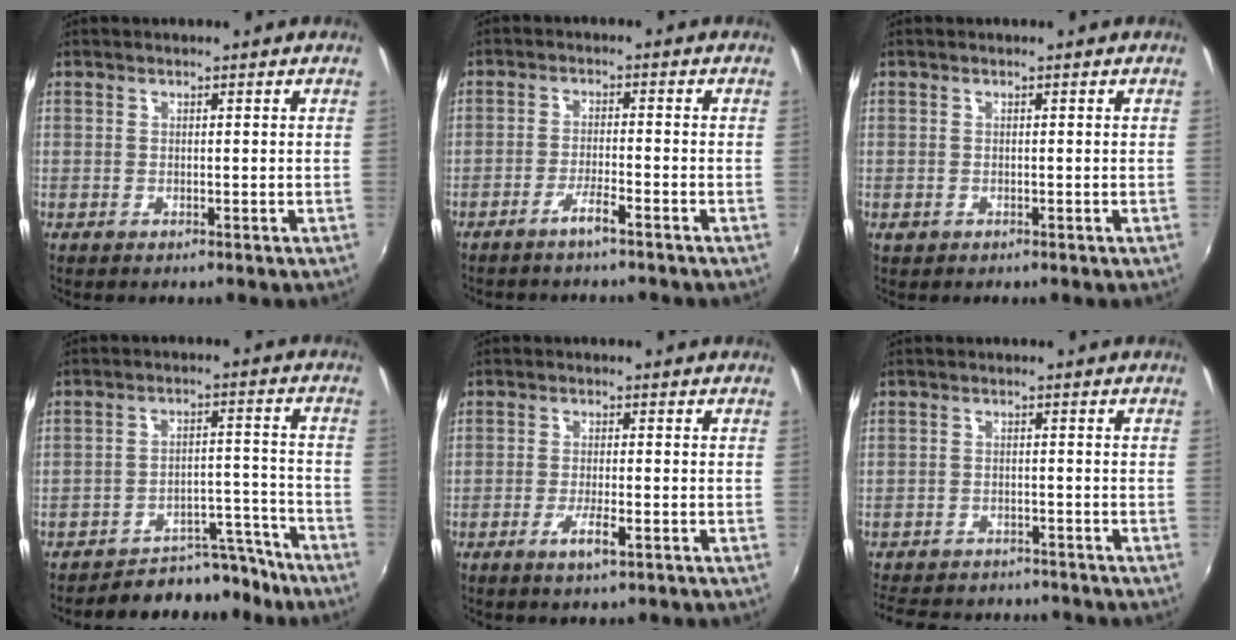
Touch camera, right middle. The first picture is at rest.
{"total": 2.9, "force": [-2.4, -0.1, 1.6], "torque": [-0.045, 0.005, -0.044]}
{"total": 0.9, "force": [-0.4, 0.8, 0.3], "torque": [-0.004, -0.003, -0.006]}
{"total": 10.9, "force": [-10.1, 3.8, 2.0], "torque": [-0.031, 0.039, -0.130]}
{"total": 3.7, "force": [-2.0, 0.5, 3.0], "torque": [-0.064, -0.006, -0.037]}
{"total": 12.3, "force": [-10.5, 4.9, 4.1], "torque": [-0.107, 0.005, -0.151]}